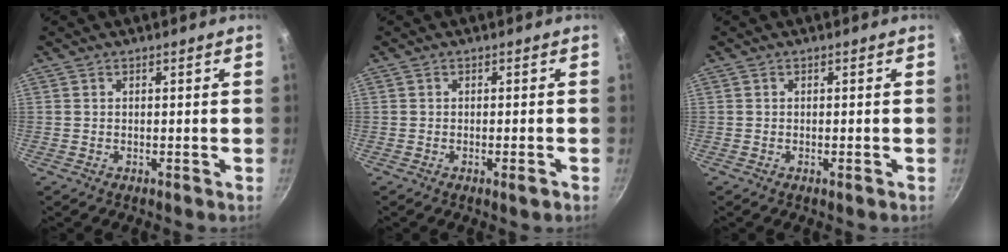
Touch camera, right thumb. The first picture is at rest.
{"total": 1.7, "force": [-1.0, 0.2, 1.4], "torque": [-0.026, 0.005, -0.015]}
{"total": 0.8, "force": [-0.5, 0.0, 0.6], "torque": [-0.012, 0.001, -0.009]}